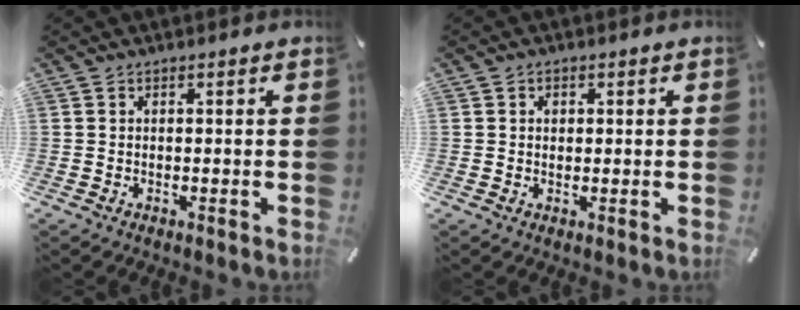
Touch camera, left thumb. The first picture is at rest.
{"total": 1.4, "force": [0.2, 1.3, 0.5], "torque": [0.004, 0.001, -0.001]}